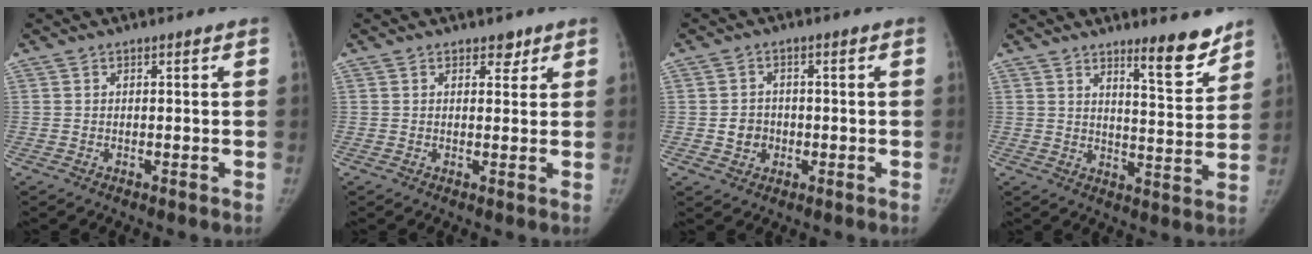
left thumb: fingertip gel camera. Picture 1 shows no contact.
{"total": 2.0, "force": [1.4, 1.2, 0.7], "torque": [0.006, -0.007, 0.015]}
{"total": 3.8, "force": [-0.7, 3.5, 1.4], "torque": [-0.005, 0.006, -0.011]}
{"total": 8.4, "force": [6.5, 1.6, 5.1], "torque": [-0.056, -0.058, 0.099]}